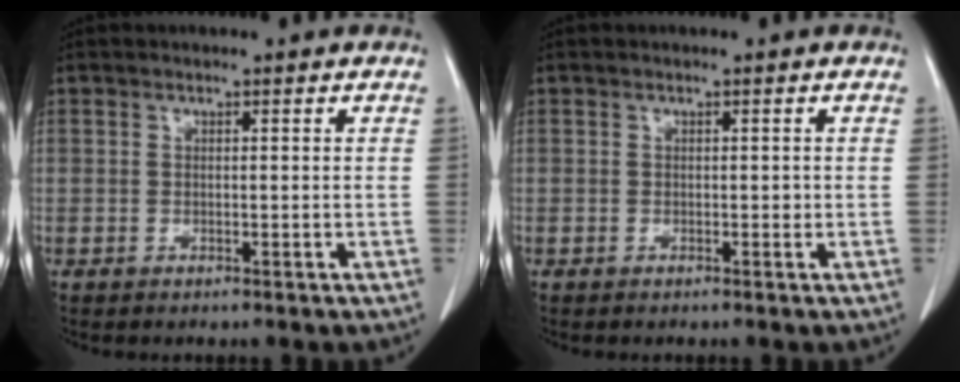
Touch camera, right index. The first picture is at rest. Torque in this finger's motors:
{"motor_torque": [0.11, 0.03, -0.01, 0.01]}